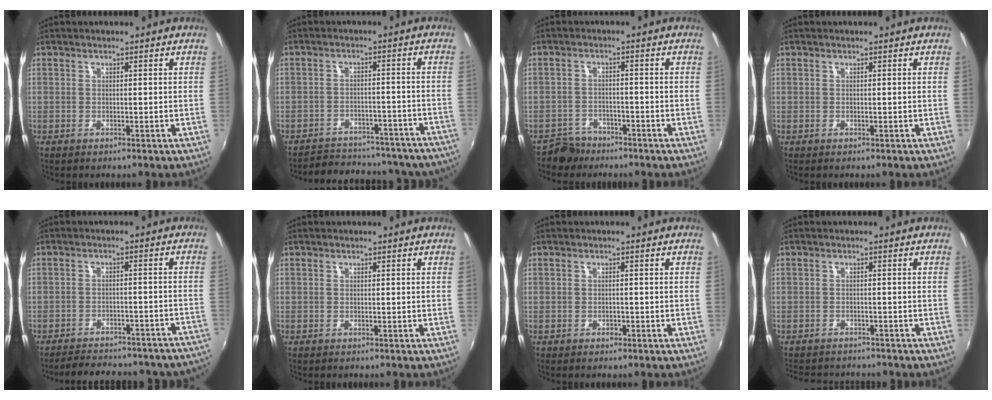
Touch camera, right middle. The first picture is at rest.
{"total": 20.8, "force": [-18.5, 6.8, 6.8], "torque": [-0.127, 0.020, -0.211]}
{"total": 4.9, "force": [-4.0, 2.8, 0.3], "torque": [-0.021, 0.007, -0.073]}
{"total": 0.0}
{"total": 19.9, "force": [-17.8, 5.8, 6.8], "torque": [-0.123, 0.012, -0.205]}
{"total": 0.0}
{"total": 1.0, "force": [-0.7, 0.7, 0.2], "torque": [-0.003, -0.001, -0.009]}
{"total": 6.9, "force": [-6.3, 2.1, 1.9], "torque": [-0.052, -0.013, -0.097]}